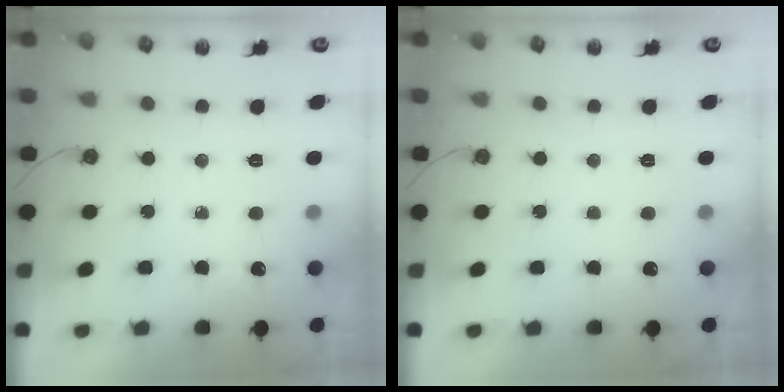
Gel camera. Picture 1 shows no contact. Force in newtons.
{"total": 0.0}